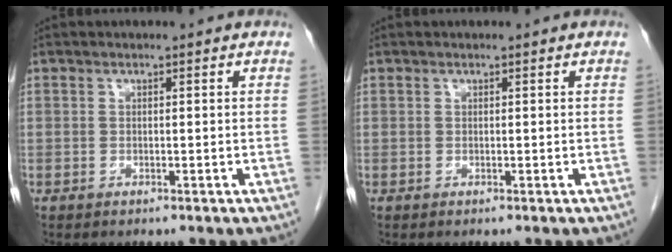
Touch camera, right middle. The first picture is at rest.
{"total": 0.0}